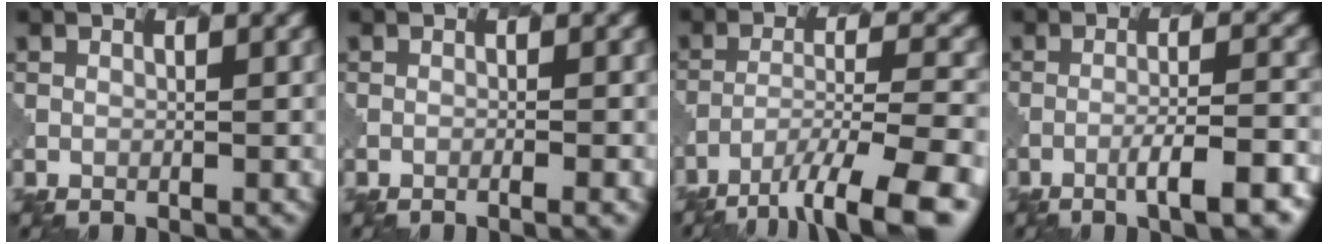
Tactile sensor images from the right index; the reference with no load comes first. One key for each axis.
{"total": 1.6, "fx": -0.8, "fy": 0.4, "fz": 1.4, "tx": -0.012, "ty": 0.000, "tz": -0.017}
{"total": 9.8, "fx": -7.0, "fy": 2.2, "fz": 6.5, "tx": -0.114, "ty": -0.006, "tz": -0.111}
{"total": 5.8, "fx": -3.1, "fy": 0.9, "fz": 4.8, "tx": -0.065, "ty": 0.006, "tz": -0.050}